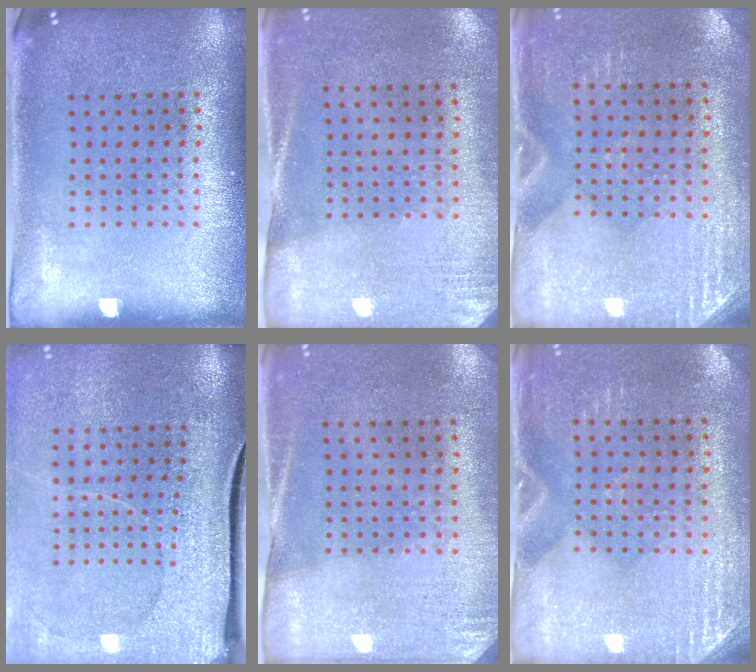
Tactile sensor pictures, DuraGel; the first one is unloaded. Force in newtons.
{"total": 2.6, "press": 2.3, "slide": 1.3}
{"total": 2.9, "press": 2.5, "slide": 1.3}
{"total": 4.0, "press": 3.3, "slide": 2.3}
{"total": 2.6, "press": 2.2, "slide": 1.3}
{"total": 2.9, "press": 2.5, "slide": 1.3}